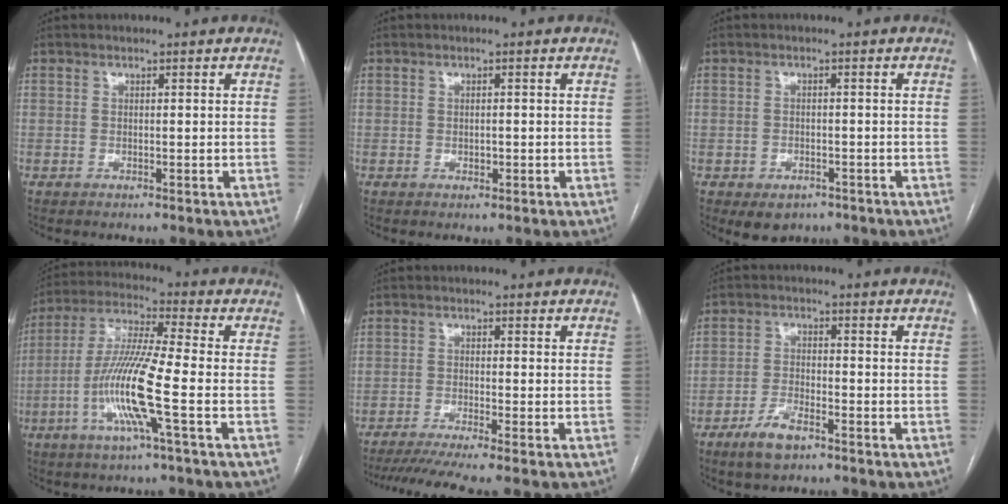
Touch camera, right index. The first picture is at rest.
{"total": 1.1, "force": [-0.2, 0.7, 0.8], "torque": [-0.013, 0.000, 0.000]}
{"total": 4.2, "force": [-2.7, 2.9, 1.6], "torque": [-0.016, 0.002, -0.029]}
{"total": 12.7, "force": [-3.7, -0.4, 12.1], "torque": [-0.249, -0.008, -0.081]}
{"total": 8.6, "force": [-7.3, -1.1, 4.5], "torque": [-0.056, -0.023, -0.115]}
{"total": 5.3, "force": [-3.6, 1.7, 3.5], "torque": [-0.074, -0.003, -0.063]}